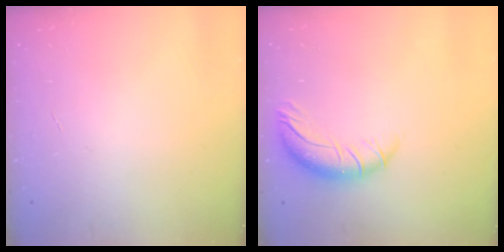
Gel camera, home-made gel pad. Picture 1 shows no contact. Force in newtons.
{"total": 9.4, "press": 9.2, "slide": 2.2}